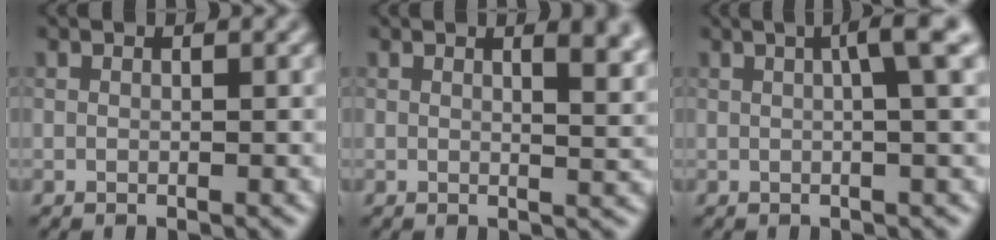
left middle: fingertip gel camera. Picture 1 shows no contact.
{"total": 4.6, "force": [2.1, 1.9, 3.6], "torque": [-0.020, 0.008, 0.023]}
{"total": 4.6, "force": [1.0, 0.9, 4.4], "torque": [-0.055, 0.017, 0.013]}